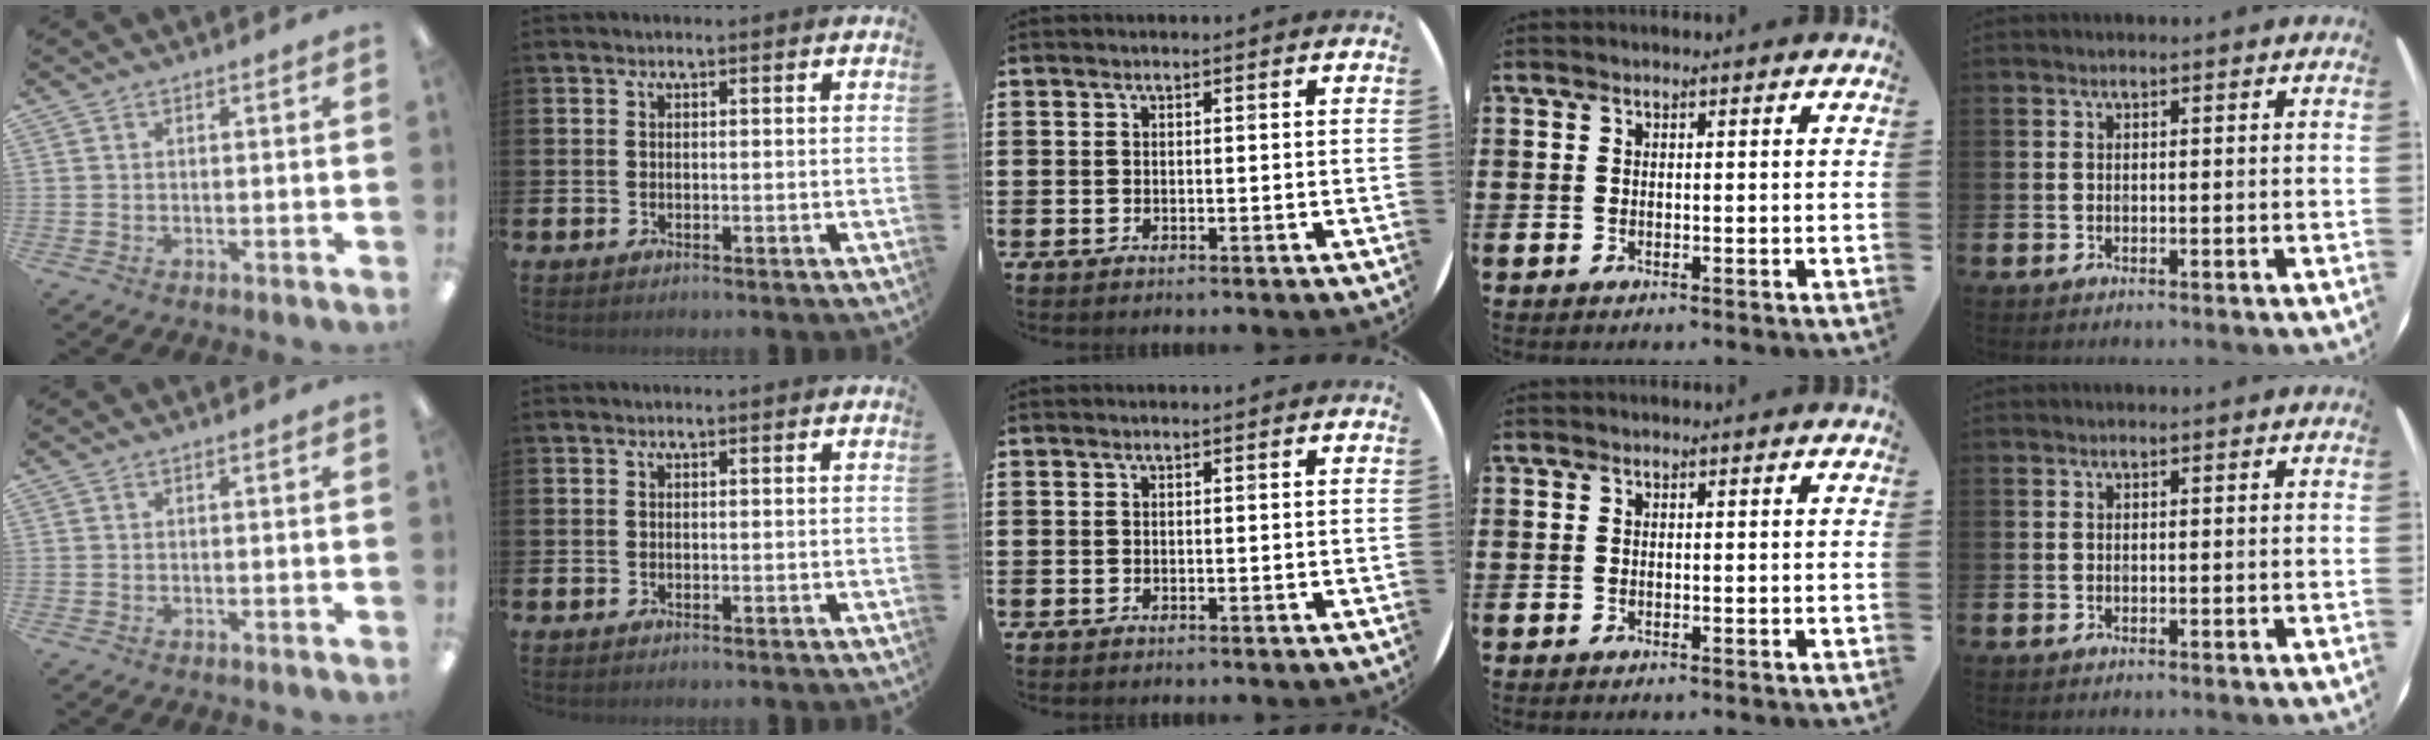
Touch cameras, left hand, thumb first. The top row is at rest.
{}